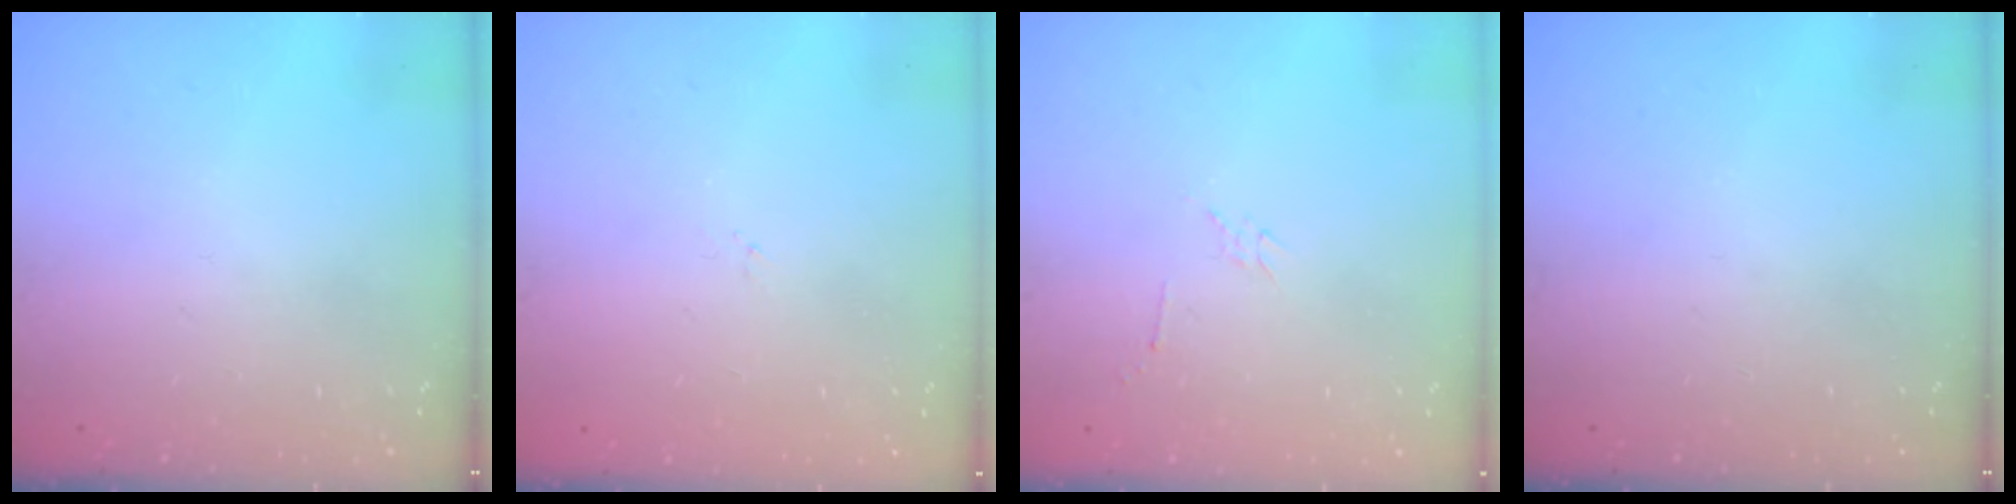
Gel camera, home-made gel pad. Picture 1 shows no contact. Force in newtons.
{"total": 0.0}
{"total": 2.3, "press": 2.3, "slide": 0.4}
{"total": 0.0}